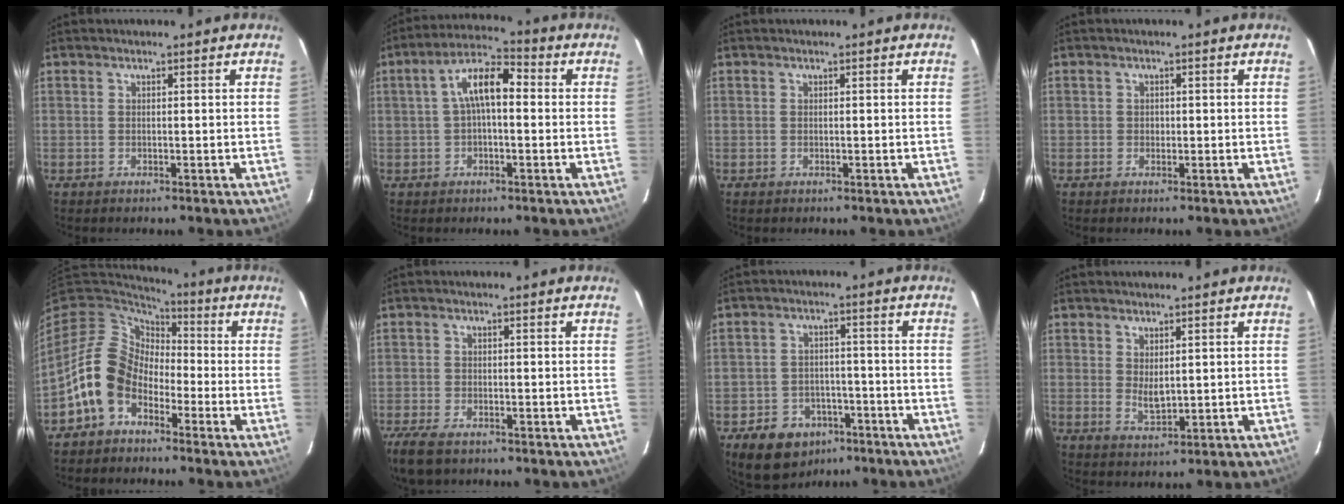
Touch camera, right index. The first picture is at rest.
{"total": 8.2, "force": [0.6, 3.4, 7.5], "torque": [-0.142, 0.029, 0.007]}
{"total": 0.0}
{"total": 1.1, "force": [-0.2, 1.1, 0.2], "torque": [-0.001, 0.001, -0.003]}
{"total": 11.8, "force": [-5.3, 8.6, 6.0], "torque": [-0.124, 0.024, -0.110]}
{"total": 7.0, "force": [-5.2, 2.6, 3.8], "torque": [-0.106, -0.026, -0.103]}
{"total": 11.6, "force": [-7.2, 8.1, 4.2], "torque": [-0.109, 0.019, -0.088]}
{"total": 3.2, "force": [0.8, 1.6, 2.7], "torque": [-0.046, -0.007, 0.017]}